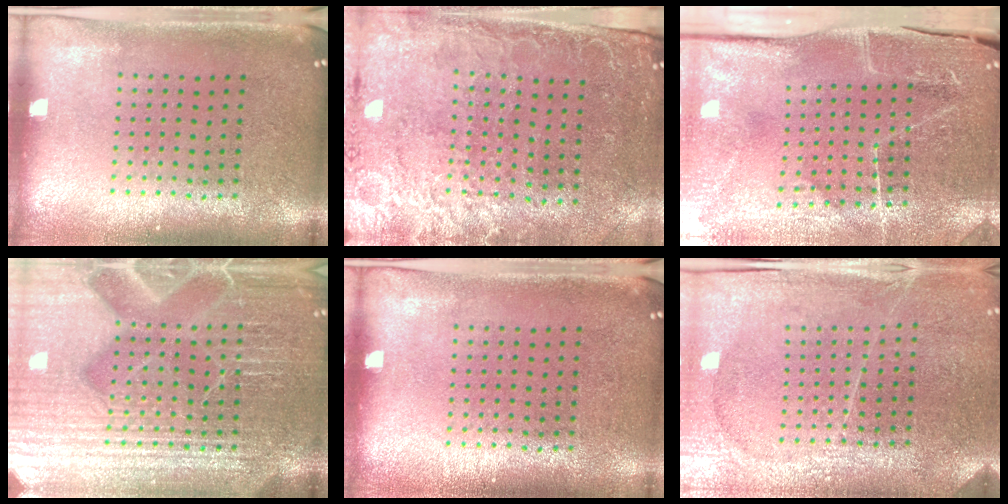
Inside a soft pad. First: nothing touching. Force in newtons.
{"total": 2.6, "press": 2.4, "slide": 1.1}
{"total": 3.9, "press": 3.8, "slide": 1.1}
{"total": 7.4, "press": 7.3, "slide": 0.9}
{"total": 0.0}
{"total": 3.8, "press": 3.4, "slide": 1.6}